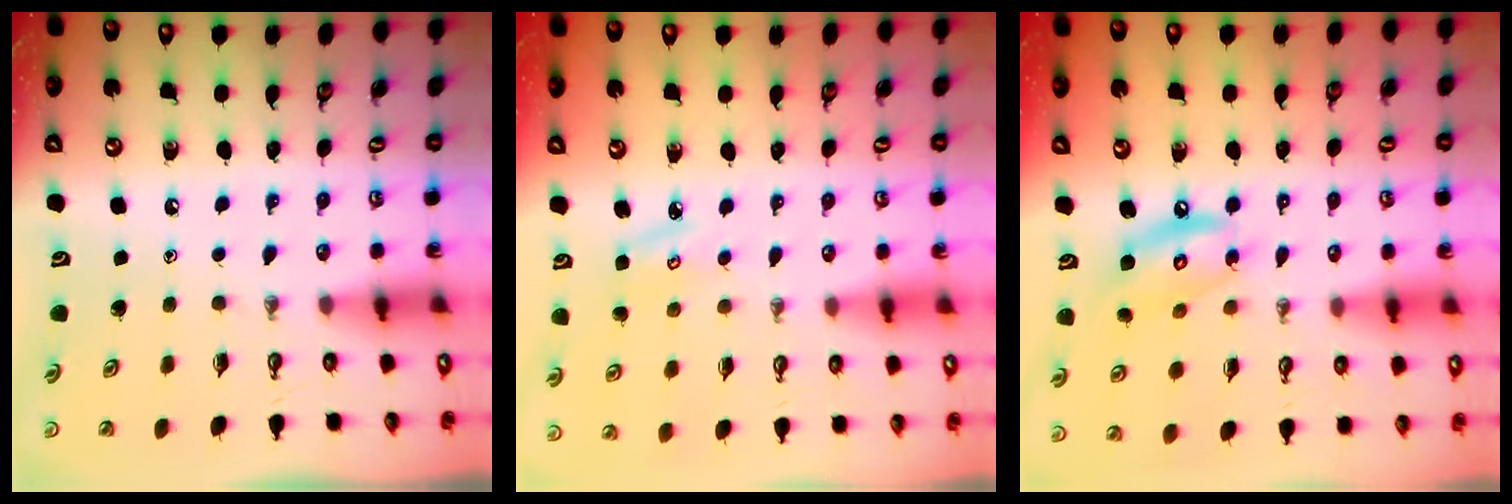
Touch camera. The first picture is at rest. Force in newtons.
{"total": 4.0, "press": 3.9, "slide": 0.3}
{"total": 11.0, "press": 11.0, "slide": 0.7}